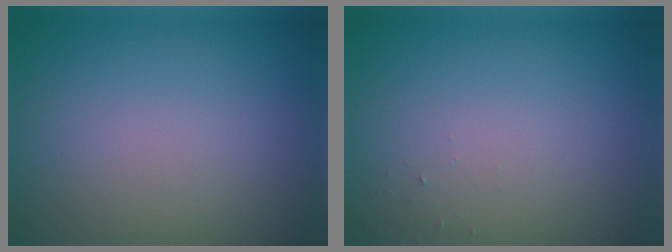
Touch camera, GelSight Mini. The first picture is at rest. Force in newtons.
{"total": 0.6, "press": 0.6, "slide": 0.1}